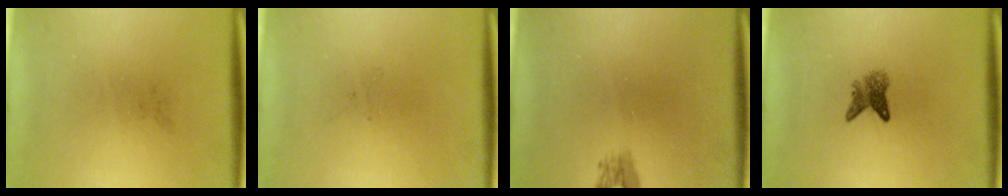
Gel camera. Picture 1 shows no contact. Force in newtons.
{"total": 0.0}
{"total": 1.3}
{"total": 2.6}